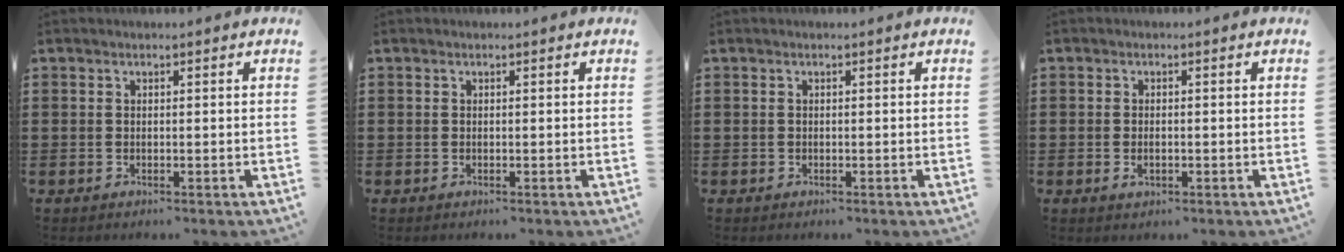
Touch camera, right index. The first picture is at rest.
{"total": 0.0}
{"total": 0.0}
{"total": 1.5, "force": [-0.3, 0.8, 1.2], "torque": [-0.024, 0.001, -0.006]}